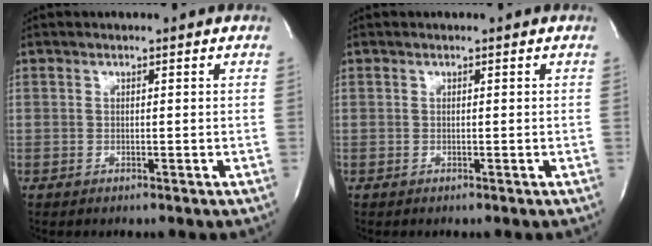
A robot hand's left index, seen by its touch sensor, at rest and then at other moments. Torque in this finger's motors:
{"motor_torque": [0.00, 0.00, 0.00, 0.00]}